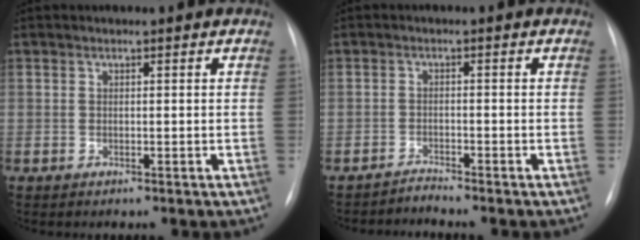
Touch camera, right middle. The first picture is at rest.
{"total": 1.8, "force": [-1.6, -0.7, -0.6], "torque": [0.014, -0.013, -0.026]}